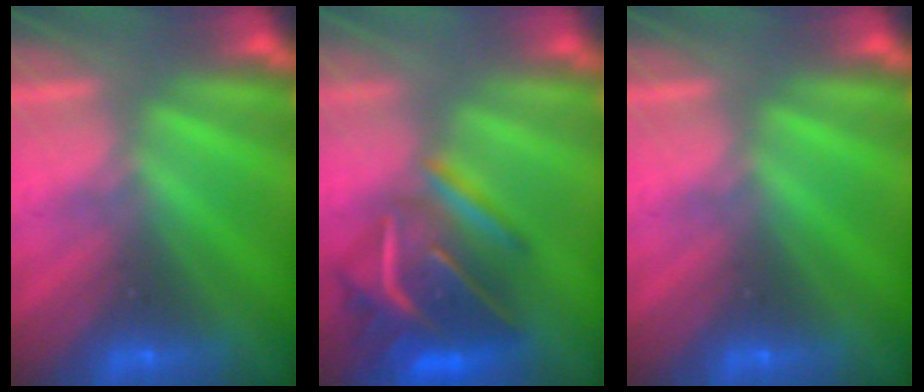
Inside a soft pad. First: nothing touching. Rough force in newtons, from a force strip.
{"total": 6.5}
{"total": 0.0}